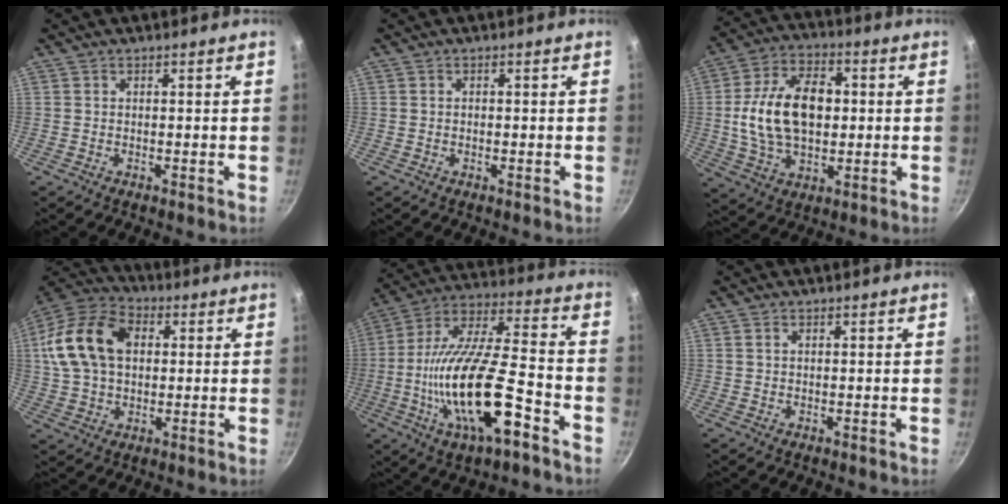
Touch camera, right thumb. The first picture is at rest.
{"total": 0.6, "force": [-0.1, 0.5, 0.3], "torque": [-0.004, 0.003, -0.001]}
{"total": 17.5, "force": [0.9, 11.1, 13.5], "torque": [-0.216, 0.019, 0.011]}
{"total": 17.6, "force": [3.1, 12.1, 12.4], "torque": [-0.219, 0.026, 0.045]}
{"total": 22.3, "force": [-7.9, 7.4, 19.5], "torque": [-0.348, 0.031, -0.148]}
{"total": 0.5, "force": [0.2, 0.3, 0.4], "torque": [-0.006, 0.002, 0.004]}